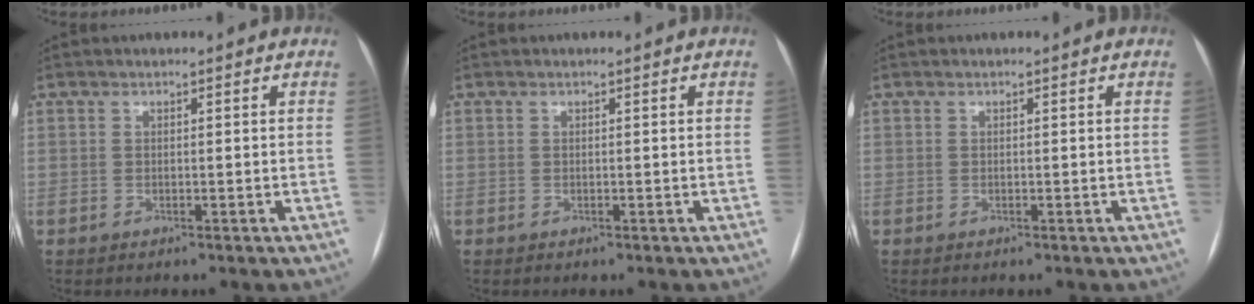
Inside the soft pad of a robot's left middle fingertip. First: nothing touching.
{"total": 0.0}
{"total": 0.0}